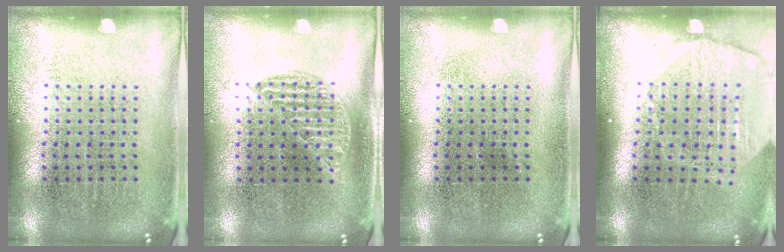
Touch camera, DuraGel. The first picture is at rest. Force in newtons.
{"total": 0.9, "press": 0.8, "slide": 0.4}
{"total": 0.0}
{"total": 2.1, "press": 1.8, "slide": 0.9}